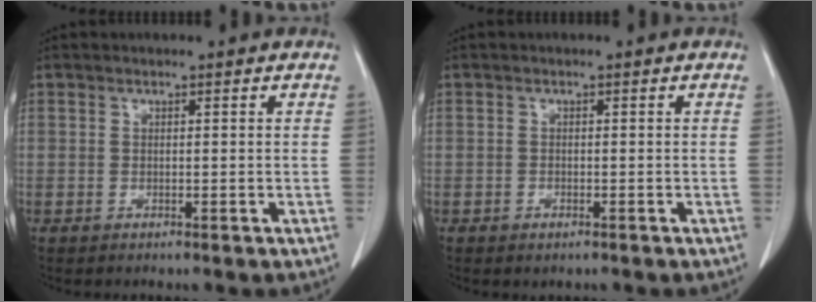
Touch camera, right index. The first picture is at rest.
{"total": 0.8, "force": [-0.4, 0.5, 0.5], "torque": [-0.011, 0.000, 0.002]}